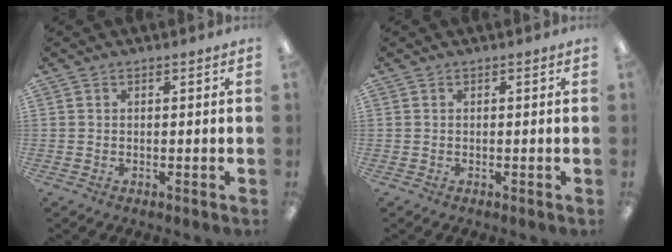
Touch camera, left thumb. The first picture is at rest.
{"total": 0.0}